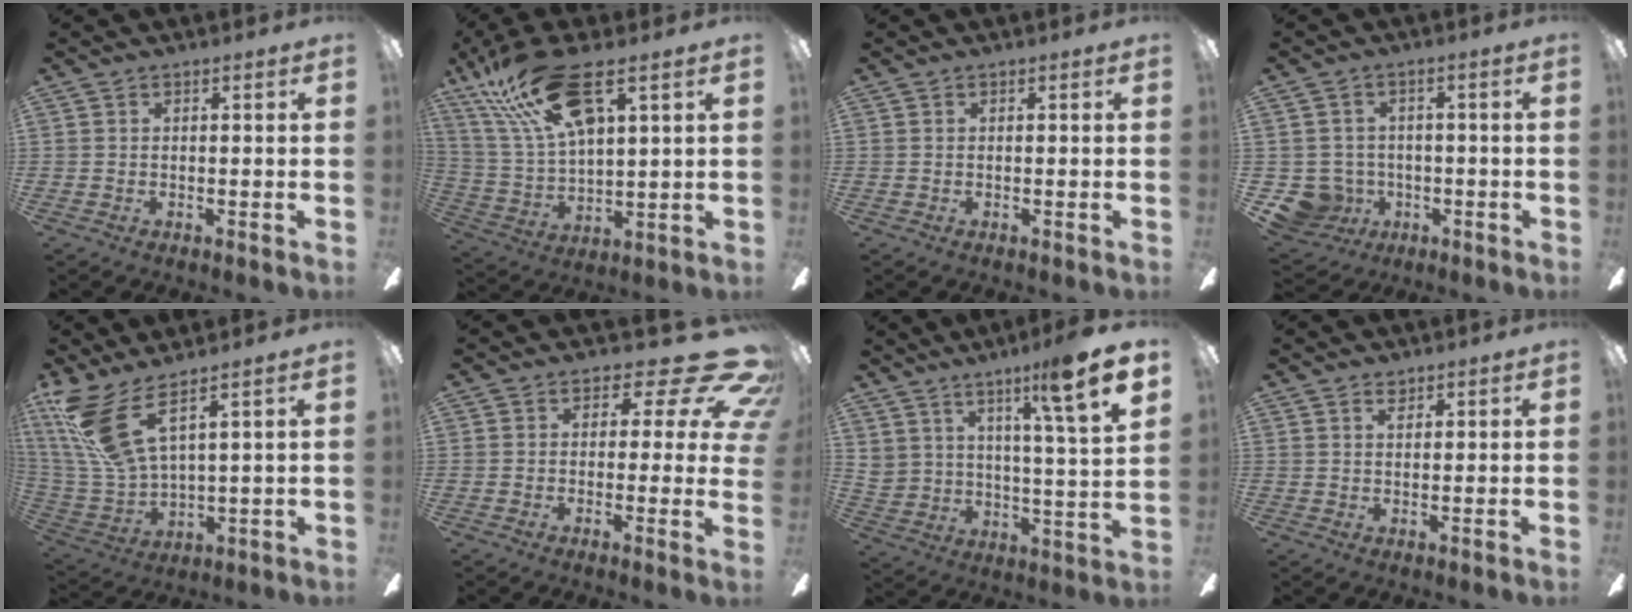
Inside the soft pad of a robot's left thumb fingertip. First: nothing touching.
{"total": 20.2, "force": [11.4, 7.3, 14.9], "torque": [-0.293, -0.037, 0.197]}
{"total": 0.0}
{"total": 7.6, "force": [-2.1, 7.2, 1.4], "torque": [-0.061, 0.009, -0.035]}
{"total": 15.2, "force": [8.6, 5.3, 11.4], "torque": [-0.260, -0.040, 0.155]}
{"total": 13.2, "force": [7.1, 5.7, 9.6], "torque": [-0.120, -0.049, 0.119]}
{"total": 13.9, "force": [10.9, 1.3, 8.6], "torque": [-0.140, -0.076, 0.170]}
{"total": 2.0, "force": [1.5, 1.1, 0.7], "torque": [0.001, -0.006, 0.025]}